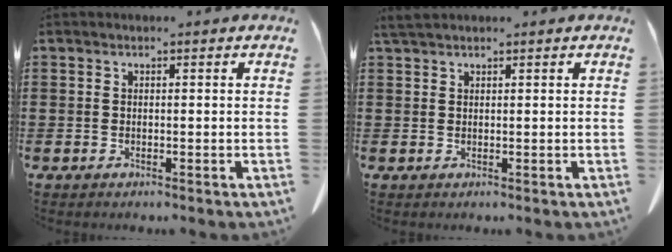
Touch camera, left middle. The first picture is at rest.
{"total": 1.6, "force": [1.3, 0.2, 0.8], "torque": [-0.020, -0.001, 0.026]}